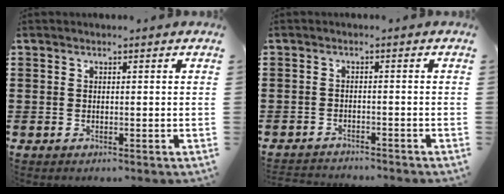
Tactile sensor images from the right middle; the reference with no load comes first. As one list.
[{"total": 1.8, "force": [-1.8, 0.1, -0.1], "torque": [-0.005, 0.001, -0.039]}]